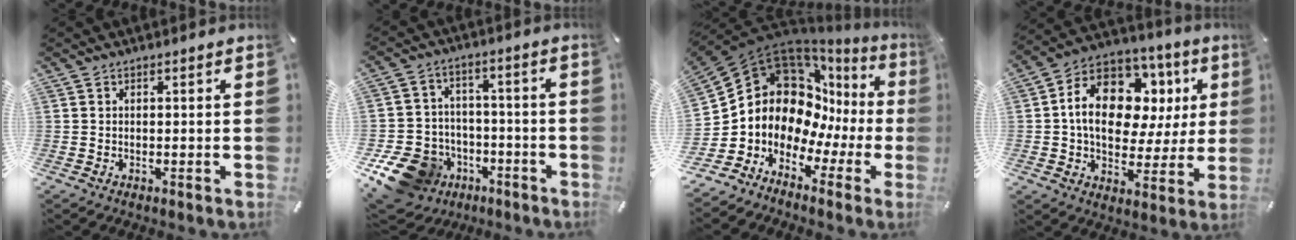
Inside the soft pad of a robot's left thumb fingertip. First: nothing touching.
{"total": 14.0, "force": [-7.2, 10.9, 4.9], "torque": [-0.100, 0.056, -0.118]}
{"total": 13.3, "force": [3.1, 11.1, 6.7], "torque": [-0.135, -0.071, 0.059]}
{"total": 17.3, "force": [3.7, 12.4, 11.4], "torque": [-0.191, -0.006, 0.068]}